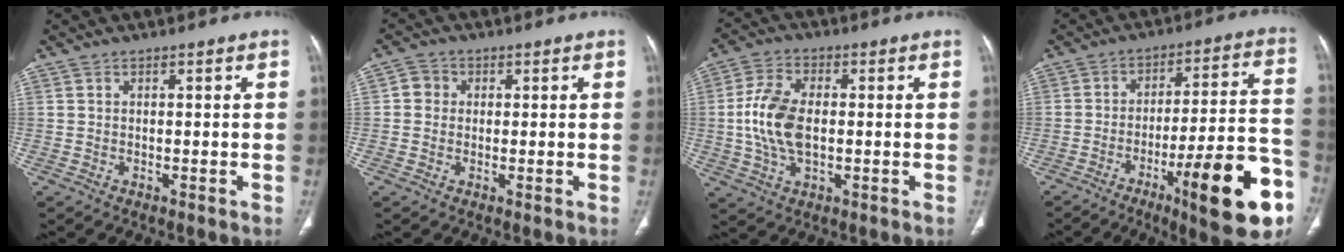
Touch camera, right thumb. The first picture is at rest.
{"total": 3.0, "force": [0.3, 2.8, 0.9], "torque": [0.003, 0.006, 0.000]}
{"total": 10.7, "force": [-0.3, 6.2, 8.8], "torque": [-0.184, 0.008, -0.005]}
{"total": 21.5, "force": [-10.0, 4.3, 18.5], "torque": [-0.220, 0.053, -0.141]}